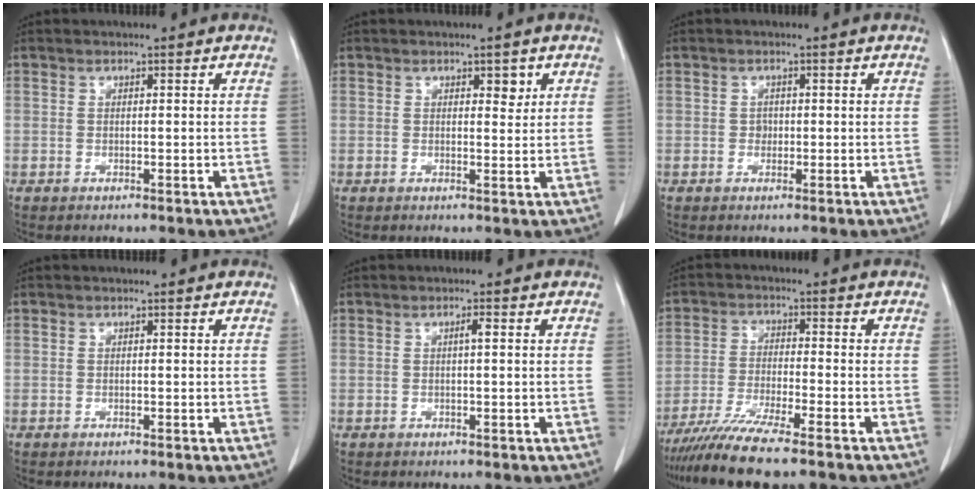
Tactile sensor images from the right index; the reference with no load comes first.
{"total": 1.9, "force": [1.0, 0.9, 1.3], "torque": [-0.013, -0.003, 0.014]}
{"total": 1.0, "force": [-0.1, 0.9, 0.5], "torque": [-0.005, 0.003, -0.001]}
{"total": 0.0}
{"total": 1.0, "force": [0.2, 0.0, 1.0], "torque": [-0.017, 0.003, 0.002]}
{"total": 10.0, "force": [-7.9, -0.3, 6.0], "torque": [-0.103, -0.029, -0.137]}